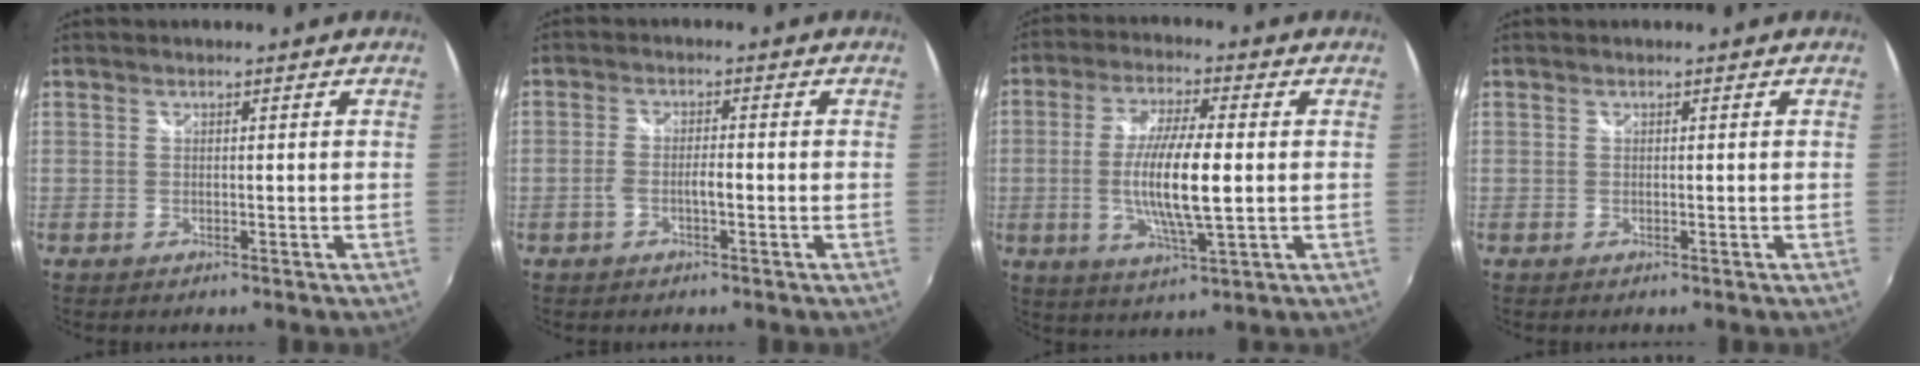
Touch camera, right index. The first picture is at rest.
{"total": 2.8, "force": [-1.2, 0.6, 2.4], "torque": [-0.054, 0.003, -0.026]}
{"total": 11.7, "force": [-0.8, 2.1, 11.5], "torque": [-0.218, -0.009, -0.016]}
{"total": 0.0}